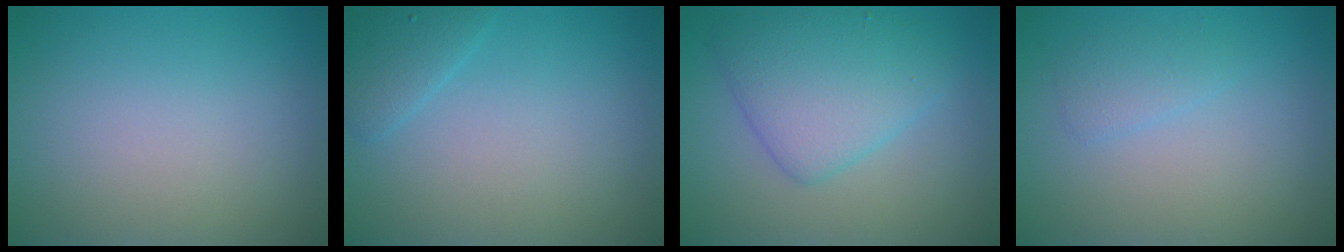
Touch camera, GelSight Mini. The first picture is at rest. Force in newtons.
{"total": 1.6, "press": 1.6, "slide": 0.1}
{"total": 5.1, "press": 5.1, "slide": 0.2}
{"total": 1.4, "press": 1.4, "slide": 0.1}